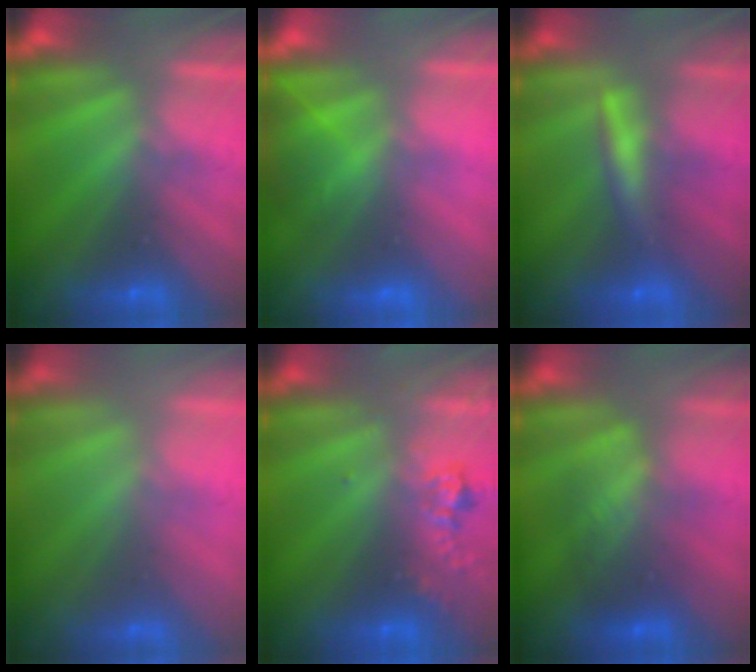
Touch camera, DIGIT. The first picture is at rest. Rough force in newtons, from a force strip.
{"total": 2.8}
{"total": 2.6}
{"total": 2.0}
{"total": 2.4}
{"total": 3.9}